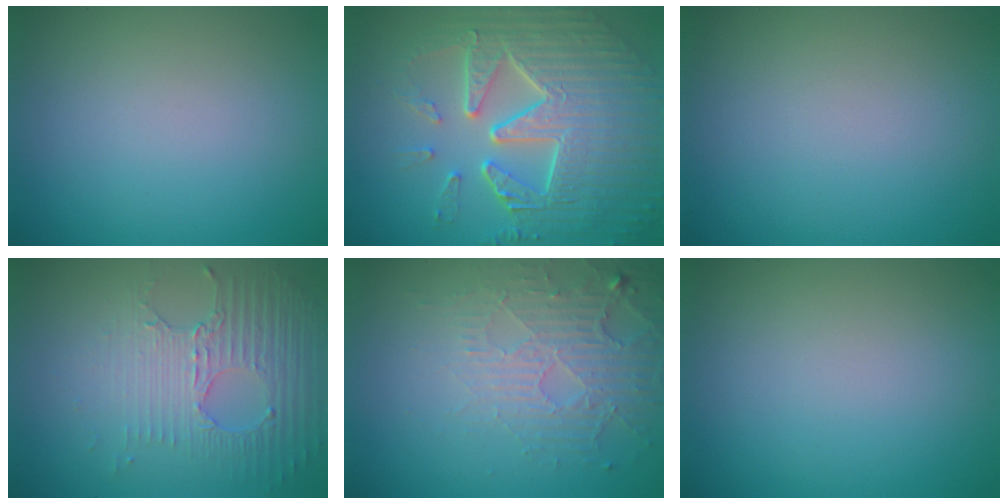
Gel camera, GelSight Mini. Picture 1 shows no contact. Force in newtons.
{"total": 9.4, "press": 6.4, "slide": 6.9}
{"total": 0.0}
{"total": 5.2, "press": 3.3, "slide": 4.1}
{"total": 5.2, "press": 3.4, "slide": 4.0}
{"total": 0.0}